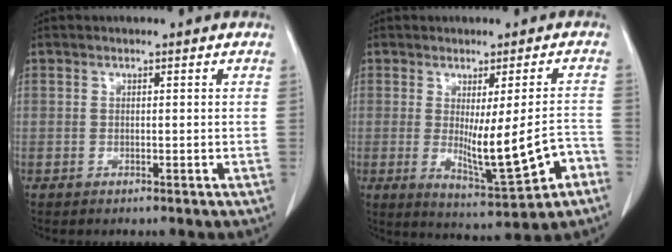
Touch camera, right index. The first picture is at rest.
{"total": 10.9, "force": [-3.0, 1.1, 10.5], "torque": [-0.152, -0.018, -0.030]}